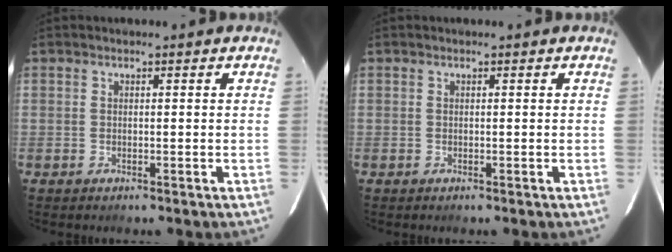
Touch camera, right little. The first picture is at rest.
{"total": 0.0}